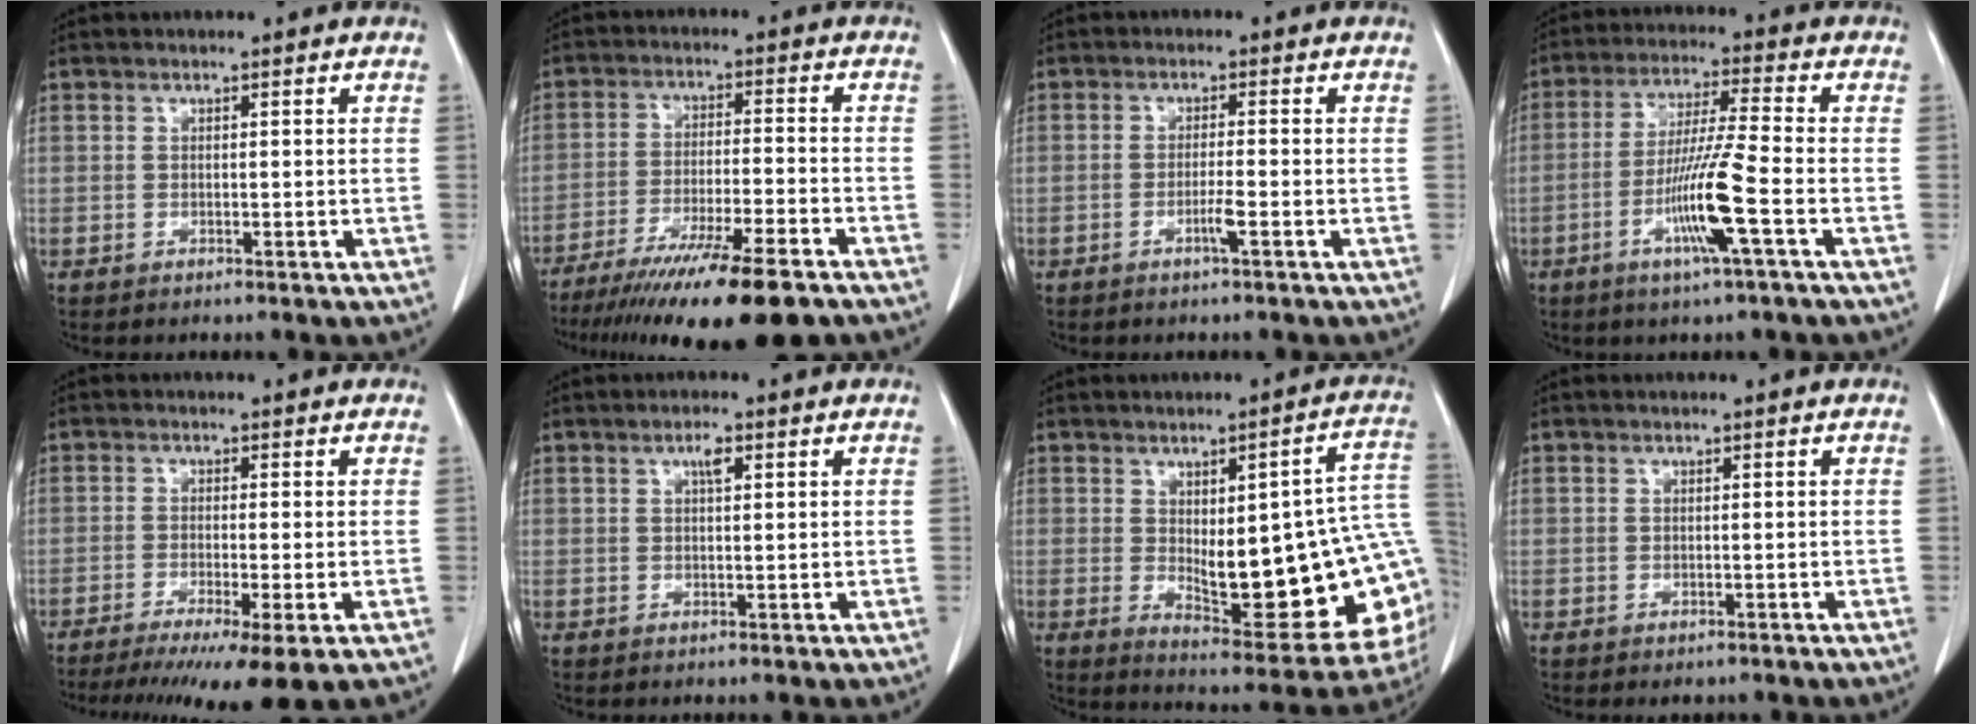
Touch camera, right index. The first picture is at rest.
{"total": 18.2, "force": [-13.9, 1.2, 11.7], "torque": [-0.170, -0.042, -0.221]}
{"total": 2.2, "force": [-1.0, -0.3, 1.9], "torque": [-0.038, -0.001, -0.020]}
{"total": 10.1, "force": [-3.6, -0.9, 9.4], "torque": [-0.185, -0.010, -0.069]}
{"total": 10.9, "force": [-7.4, 0.5, 8.0], "torque": [-0.111, -0.023, -0.118]}
{"total": 1.9, "force": [0.9, 0.5, 1.6], "torque": [-0.030, 0.001, 0.014]}
{"total": 22.0, "force": [-0.5, 5.9, 21.2], "torque": [-0.210, 0.013, 0.020]}
{"total": 1.1, "force": [-0.5, 0.9, 0.1], "torque": [-0.004, 0.005, -0.004]}